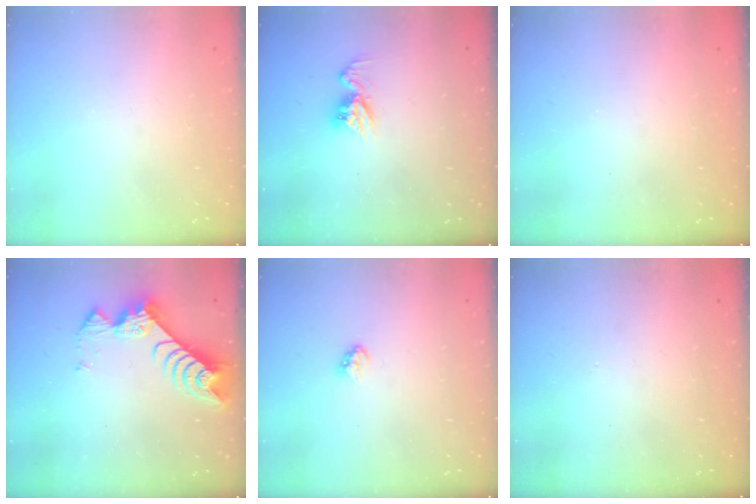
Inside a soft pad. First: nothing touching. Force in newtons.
{"total": 9.6, "press": 9.6, "slide": 0.8}
{"total": 3.1, "press": 3.0, "slide": 0.4}
{"total": 8.4, "press": 8.3, "slide": 0.7}
{"total": 2.9, "press": 2.9, "slide": 0.7}
{"total": 3.0, "press": 3.0, "slide": 0.4}